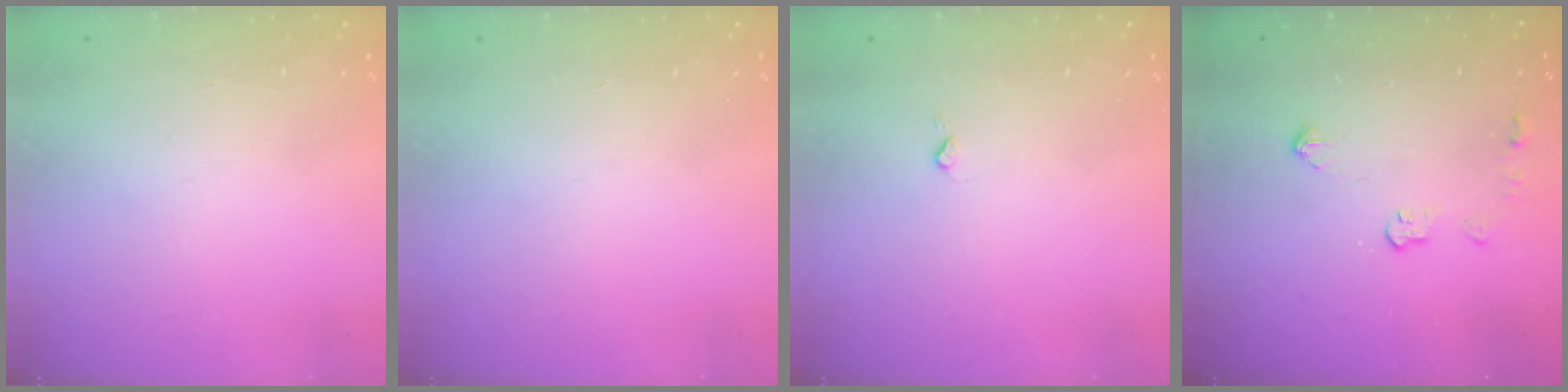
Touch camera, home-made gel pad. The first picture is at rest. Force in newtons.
{"total": 0.0}
{"total": 2.7, "press": 2.6, "slide": 0.4}
{"total": 5.1, "press": 5.1, "slide": 0.1}